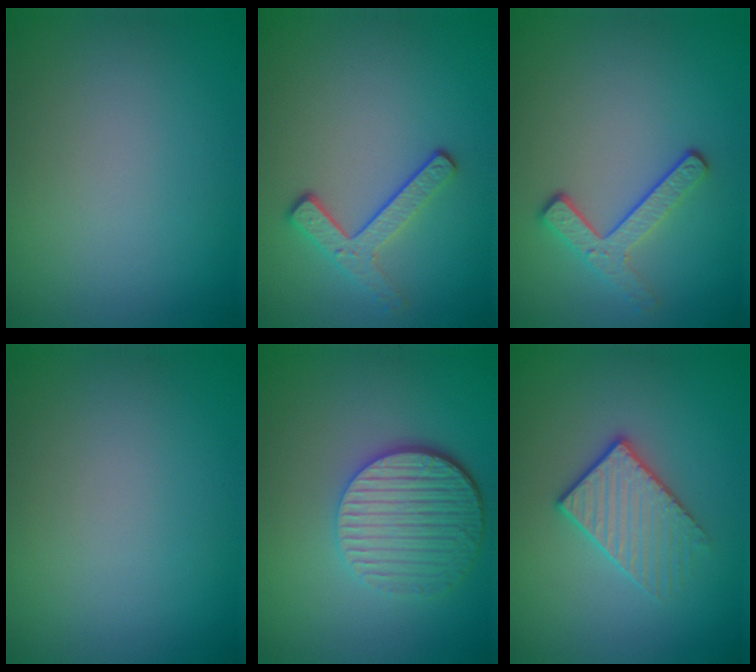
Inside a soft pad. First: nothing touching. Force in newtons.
{"total": 2.9, "press": 2.3, "slide": 1.7}
{"total": 2.9, "press": 2.3, "slide": 1.7}
{"total": 0.0}
{"total": 5.5, "press": 4.2, "slide": 3.5}
{"total": 2.6, "press": 2.3, "slide": 1.2}